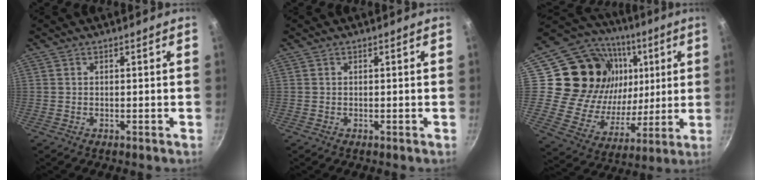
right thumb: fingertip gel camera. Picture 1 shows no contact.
{"total": 0.0}
{"total": 25.2, "force": [7.1, 20.0, 13.6], "torque": [-0.210, -0.004, 0.132]}